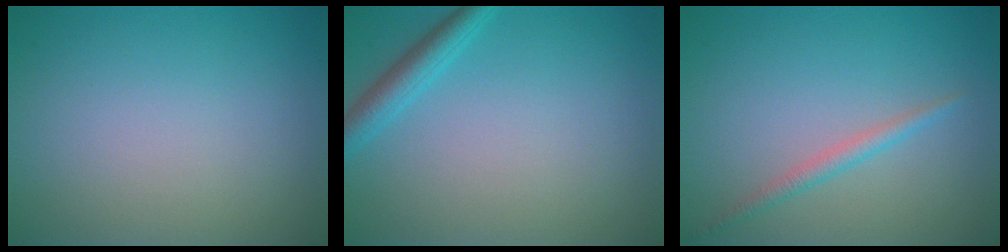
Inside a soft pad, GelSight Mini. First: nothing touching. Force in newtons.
{"total": 2.3, "press": 2.3, "slide": 0.2}
{"total": 1.5, "press": 1.5, "slide": 0.1}